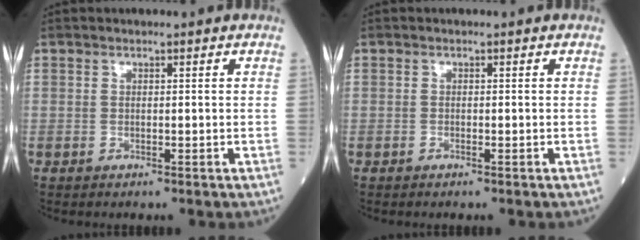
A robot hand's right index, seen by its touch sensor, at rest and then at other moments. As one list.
[{"total": 0.0}]